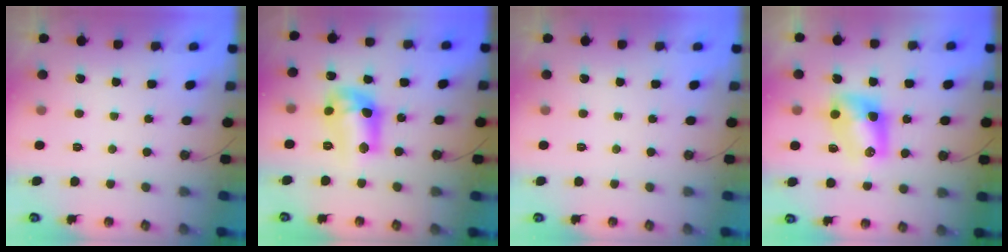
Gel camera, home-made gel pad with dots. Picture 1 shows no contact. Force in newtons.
{"total": 14.2, "press": 13.6, "slide": 4.0}
{"total": 0.0}
{"total": 9.3, "press": 9.3, "slide": 0.6}